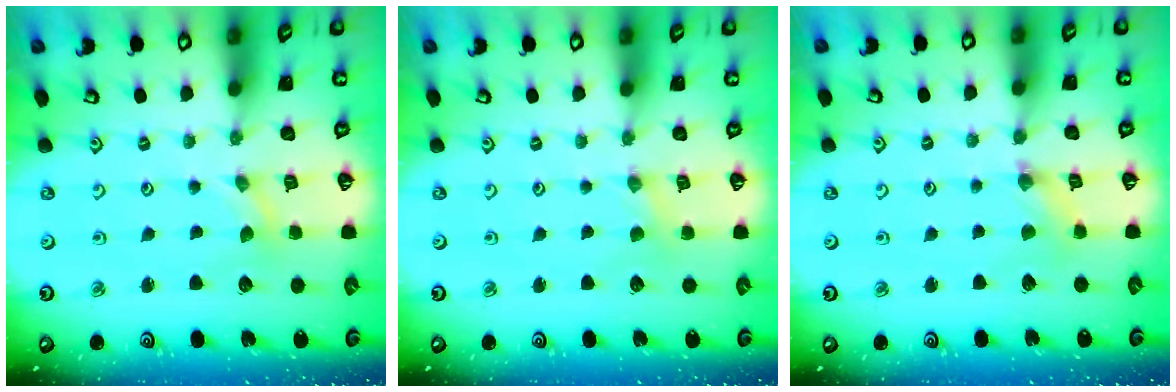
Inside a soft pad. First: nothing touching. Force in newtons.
{"total": 0.6, "press": 0.6, "slide": 0.1}
{"total": 1.3, "press": 1.3, "slide": 0.3}